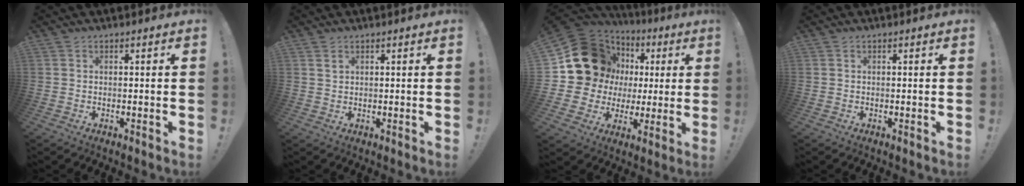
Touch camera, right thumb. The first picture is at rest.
{"total": 1.4, "force": [0.8, 0.9, 0.7], "torque": [0.001, -0.006, 0.012]}
{"total": 18.9, "force": [6.9, 15.2, 8.9], "torque": [-0.122, -0.039, 0.158]}
{"total": 0.0}